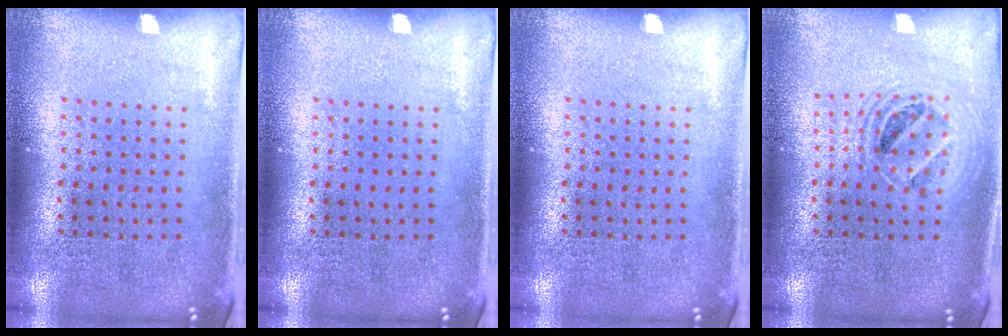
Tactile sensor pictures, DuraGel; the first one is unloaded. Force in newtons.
{"total": 0.0}
{"total": 0.0}
{"total": 1.4, "press": 1.3, "slide": 0.6}